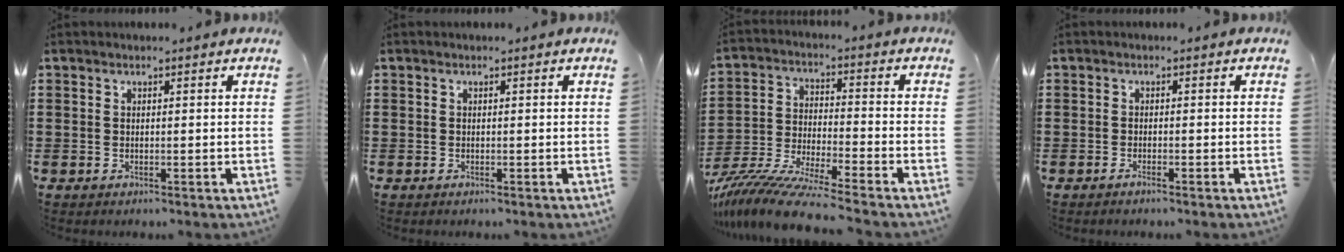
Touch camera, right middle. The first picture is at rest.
{"total": 0.0}
{"total": 9.3, "force": [-8.6, -0.4, 3.4], "torque": [-0.074, -0.008, -0.173]}
{"total": 0.9, "force": [-0.7, 0.0, 0.6], "torque": [-0.012, -0.005, -0.012]}